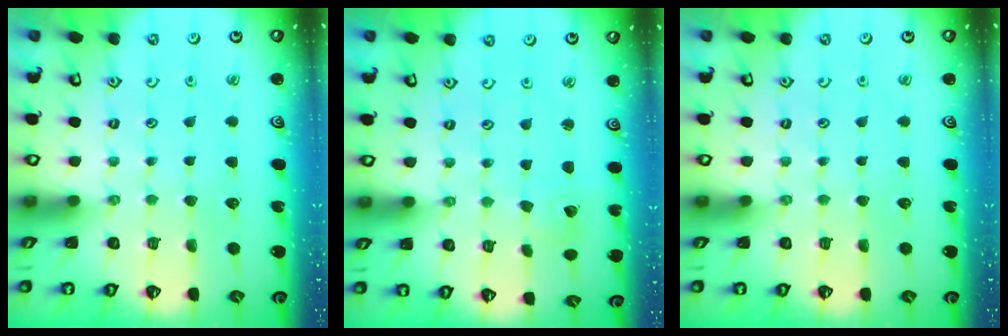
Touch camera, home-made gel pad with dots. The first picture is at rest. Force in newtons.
{"total": 2.0, "press": 2.0, "slide": 0.1}
{"total": 0.0}